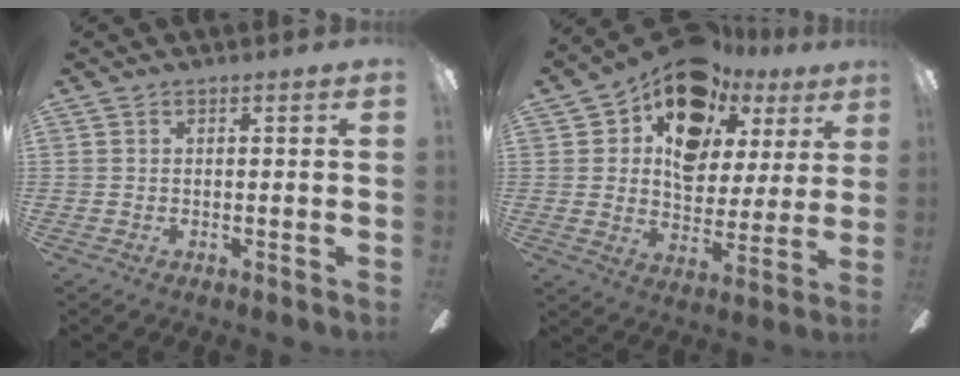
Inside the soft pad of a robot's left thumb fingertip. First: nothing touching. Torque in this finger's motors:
{"motor_torque": [2.50, 2.51, 0.41, -0.34, 0.12]}